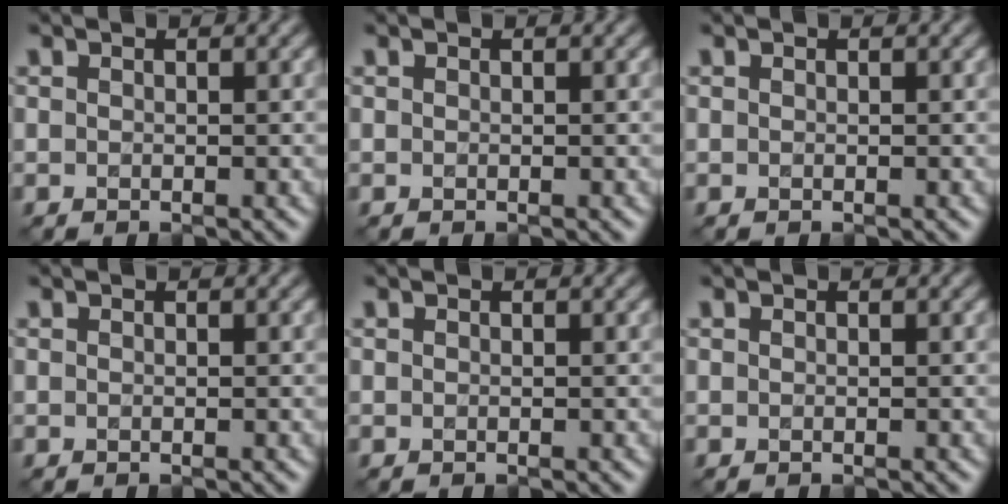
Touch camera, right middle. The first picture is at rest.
{"total": 0.0}
{"total": 0.0}
{"total": 0.0}
{"total": 0.0}
{"total": 0.0}